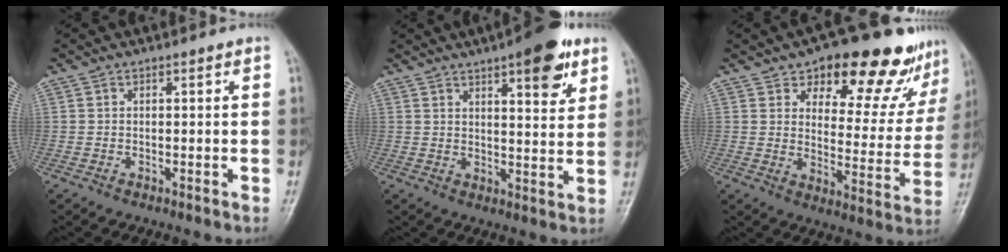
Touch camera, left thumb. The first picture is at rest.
{"total": 10.7, "force": [6.3, 3.2, 8.1], "torque": [-0.089, -0.028, 0.083]}
{"total": 20.0, "force": [14.5, 8.7, 10.7], "torque": [-0.078, -0.075, 0.180]}